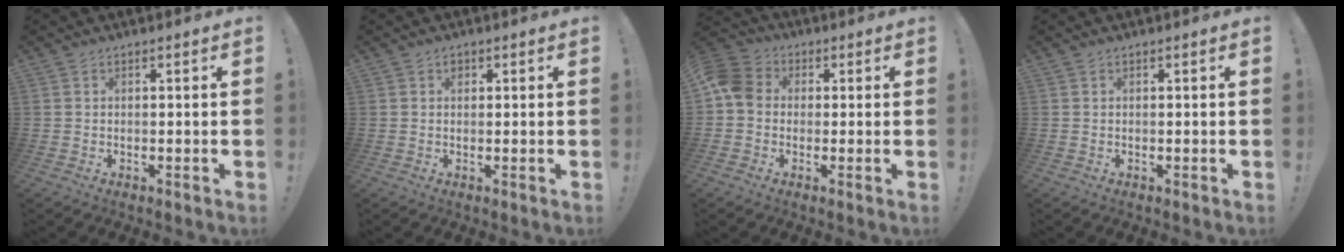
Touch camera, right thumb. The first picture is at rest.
{"total": 1.1, "force": [0.4, 1.0, 0.3], "torque": [0.004, -0.001, 0.004]}
{"total": 7.5, "force": [-0.2, 6.2, 4.1], "torque": [-0.069, 0.018, -0.001]}
{"total": 0.0}